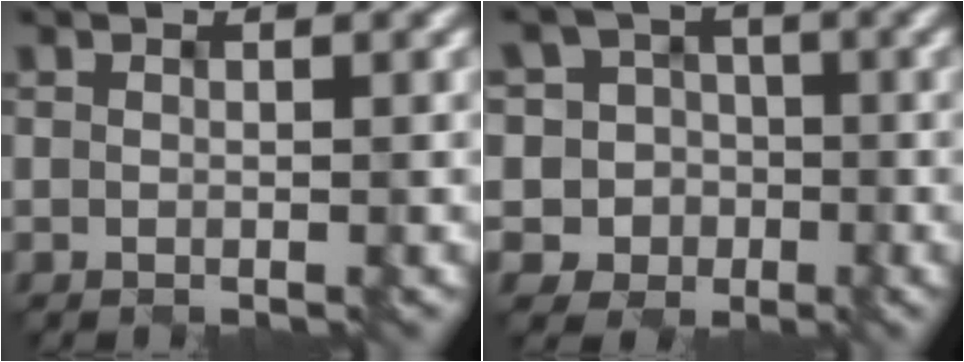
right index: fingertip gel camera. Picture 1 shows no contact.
{"total": 4.1, "force": [-1.1, 4.0, 0.2], "torque": [0.012, 0.019, -0.040]}